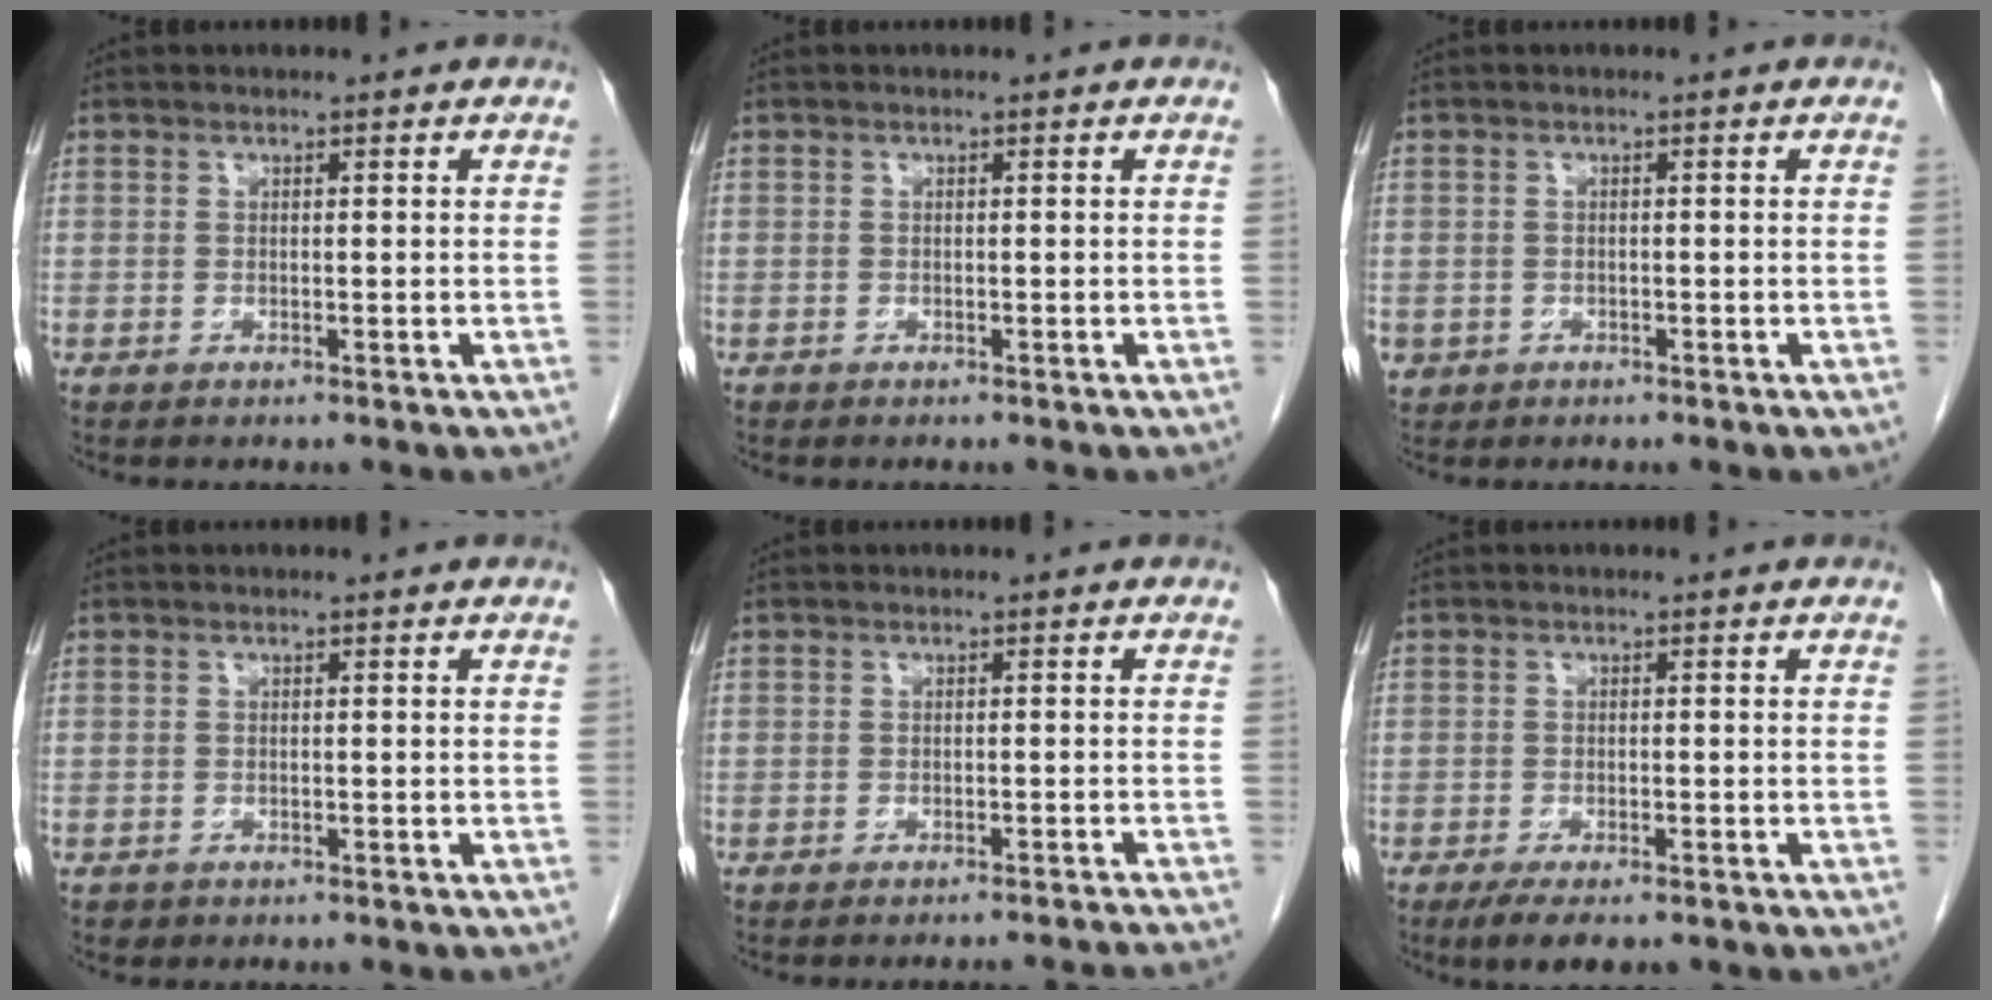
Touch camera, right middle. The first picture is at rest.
{"total": 0.0}
{"total": 1.7, "force": [-0.7, 1.5, 0.3], "torque": [-0.006, 0.004, -0.007]}
{"total": 0.6, "force": [-0.4, 0.5, 0.0], "torque": [-0.009, 0.002, -0.007]}
{"total": 8.3, "force": [-8.0, -1.2, 1.8], "torque": [-0.008, -0.011, -0.089]}
{"total": 5.2, "force": [-3.9, 1.4, 3.2], "torque": [-0.052, -0.012, -0.056]}